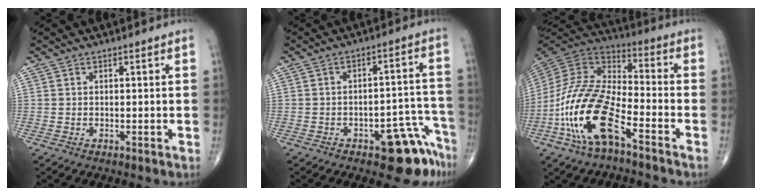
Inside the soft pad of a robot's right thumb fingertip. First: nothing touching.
{"total": 10.0, "force": [-6.5, 4.1, 6.4], "torque": [-0.038, 0.064, -0.081]}
{"total": 18.3, "force": [-8.4, 7.1, 14.7], "torque": [-0.307, 0.050, -0.164]}